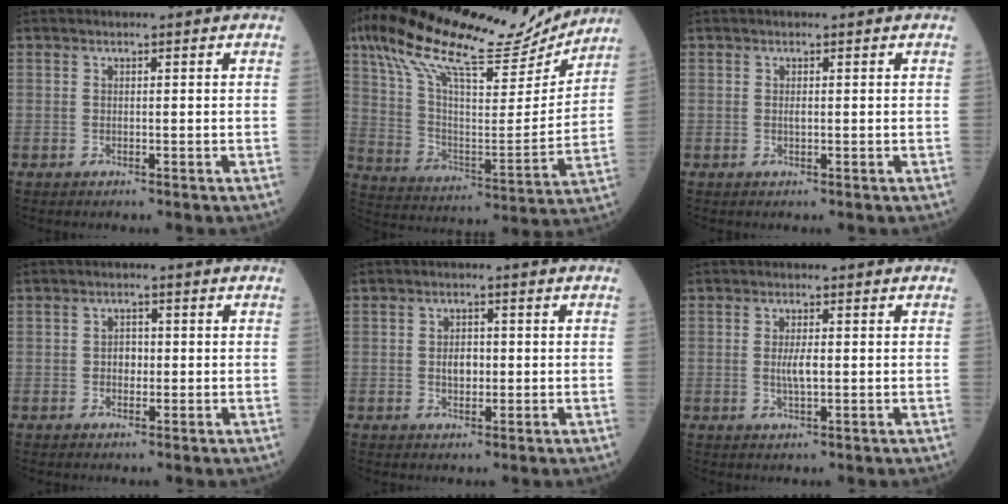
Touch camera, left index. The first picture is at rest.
{"total": 23.8, "force": [20.0, 4.6, 12.1], "torque": [-0.220, 0.017, 0.319]}
{"total": 0.6, "force": [0.0, 0.2, 0.6], "torque": [-0.012, 0.000, -0.001]}
{"total": 2.0, "force": [-0.2, 1.4, 1.4], "torque": [-0.020, 0.006, -0.004]}
{"total": 2.8, "force": [-0.1, 1.7, 2.2], "torque": [-0.037, 0.004, -0.001]}
{"total": 2.7, "force": [0.0, 0.6, 2.7], "torque": [-0.055, -0.002, 0.001]}